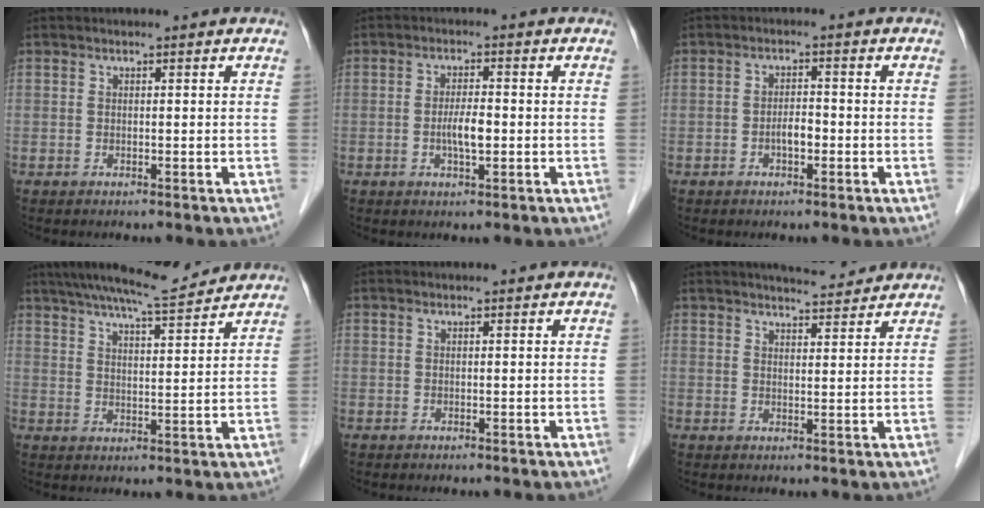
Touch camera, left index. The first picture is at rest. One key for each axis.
{"total": 3.4, "fx": -0.7, "fy": 0.8, "fz": 3.3, "tx": -0.063, "ty": -0.002, "tz": -0.013}
{"total": 2.3, "fx": -1.0, "fy": 0.9, "fz": 1.9, "tx": -0.029, "ty": 0.004, "tz": -0.018}
{"total": 10.9, "fx": 10.0, "fy": 0.5, "fz": 4.2, "tx": -0.074, "ty": 0.012, "tz": 0.151}
{"total": 0.0}
{"total": 5.5, "fx": 5.3, "fy": 0.9, "fz": 1.5, "tx": -0.027, "ty": 0.007, "tz": 0.072}